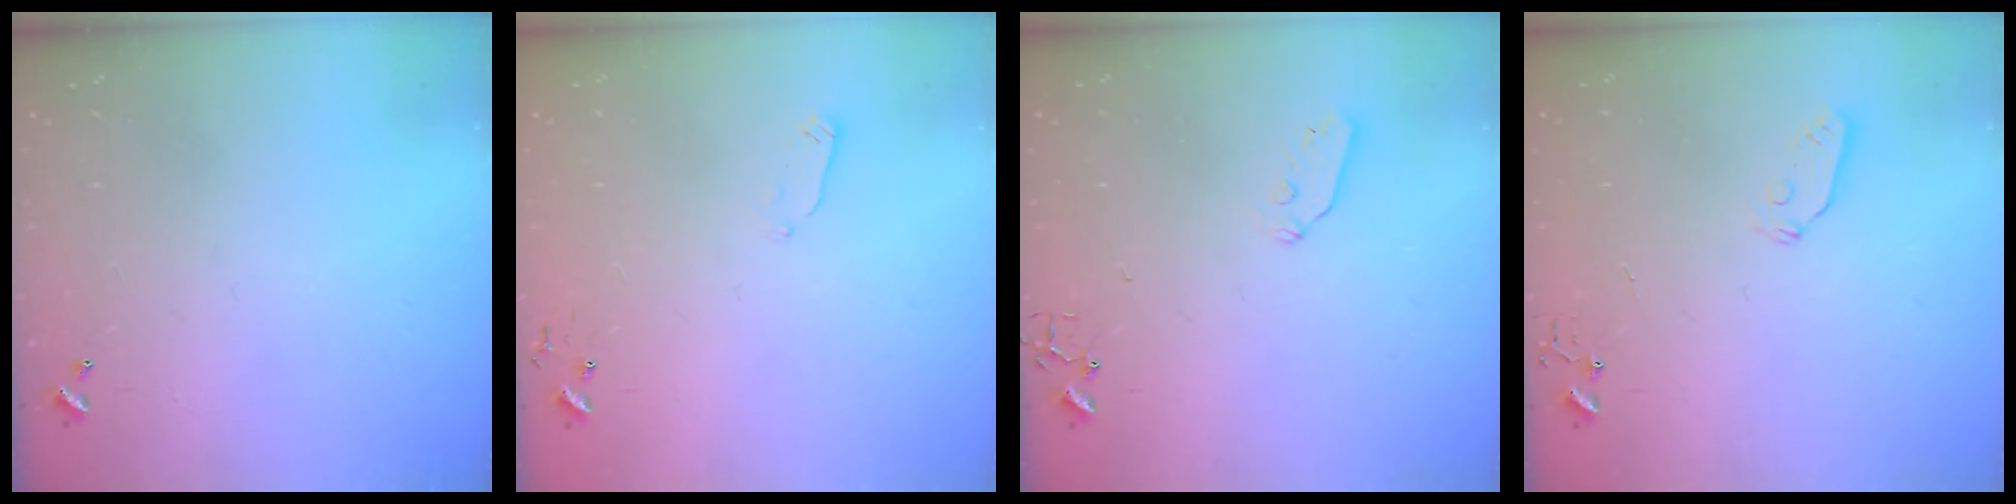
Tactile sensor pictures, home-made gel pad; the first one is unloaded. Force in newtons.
{"total": 3.5, "press": 3.4, "slide": 1.0}
{"total": 3.3, "press": 3.3, "slide": 0.4}
{"total": 3.6, "press": 3.6, "slide": 0.5}